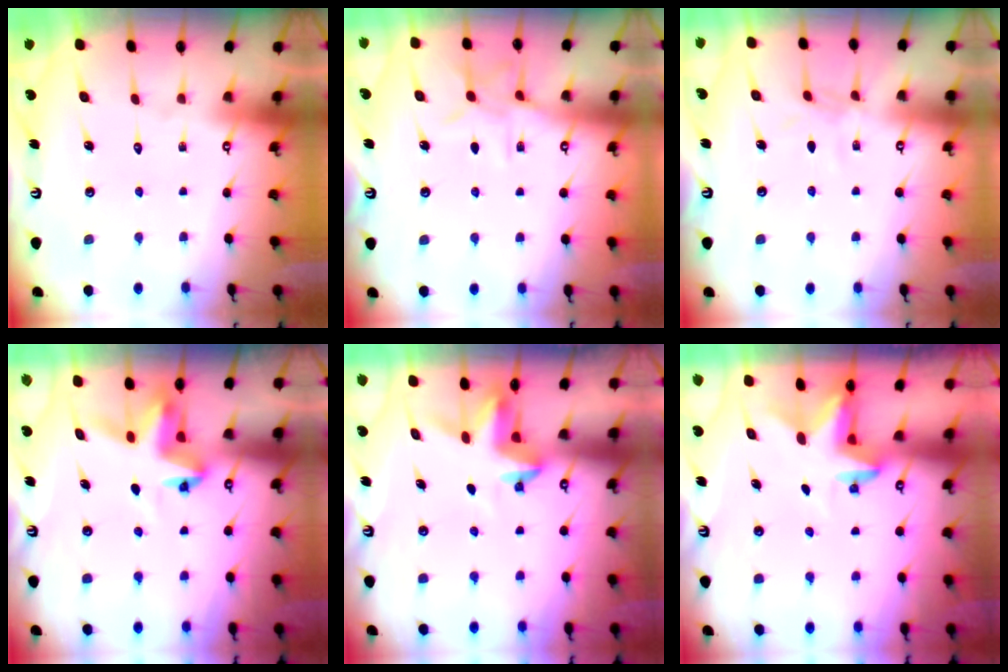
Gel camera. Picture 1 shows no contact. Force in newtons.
{"total": 8.9, "press": 8.9, "slide": 0.6}
{"total": 4.7, "press": 4.7, "slide": 0.2}
{"total": 4.9, "press": 4.9, "slide": 0.3}
{"total": 3.4, "press": 3.4, "slide": 0.2}
{"total": 2.5, "press": 2.5, "slide": 0.4}